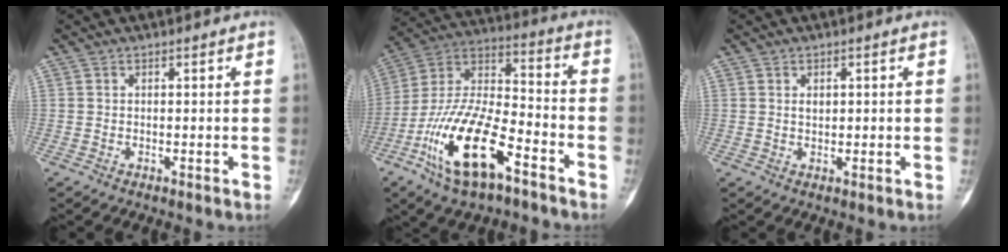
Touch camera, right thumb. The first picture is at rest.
{"total": 20.3, "force": [-10.1, 8.3, 15.5], "torque": [-0.296, 0.063, -0.187]}
{"total": 1.7, "force": [0.4, 1.2, 1.1], "torque": [-0.013, -0.002, 0.008]}